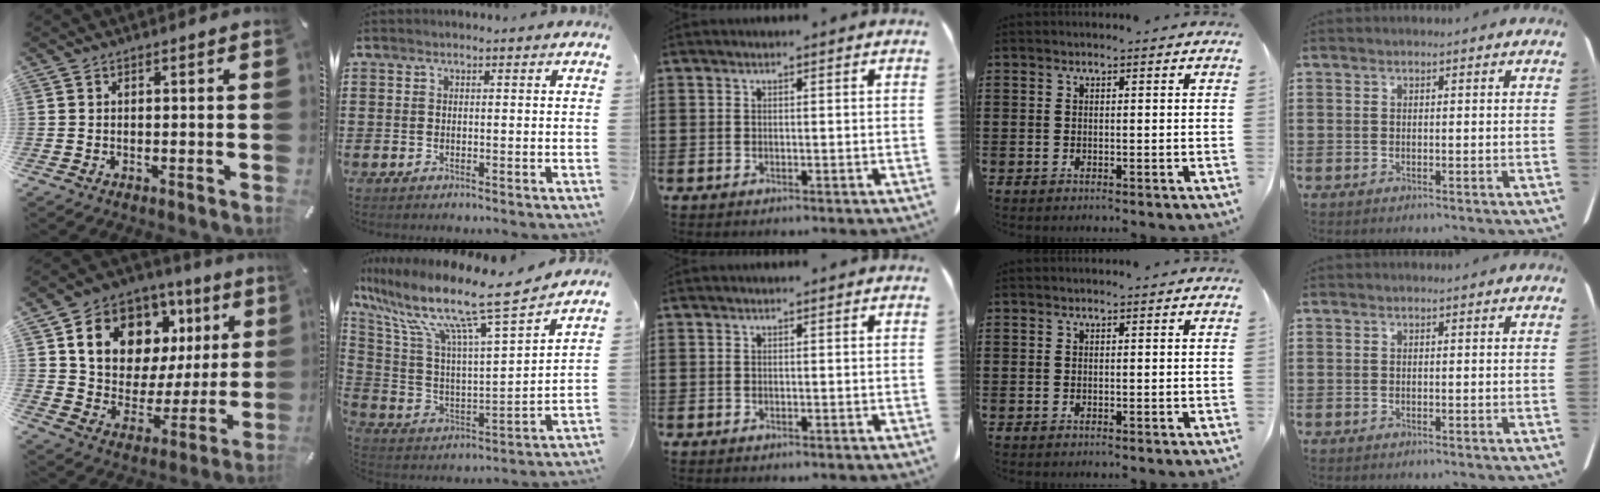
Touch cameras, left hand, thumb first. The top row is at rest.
{"thumb": {"total": 15.9, "force": [7.6, 11.7, 7.6], "torque": [-0.132, -0.038, 0.142]}, "index": {"total": 13.2, "force": [9.8, 1.1, 8.9], "torque": [-0.195, -0.064, 0.155]}}